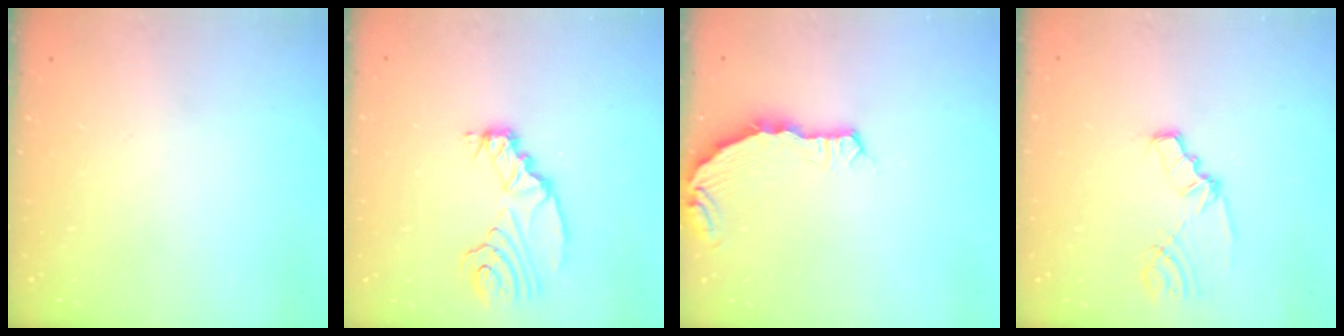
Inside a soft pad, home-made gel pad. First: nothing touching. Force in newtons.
{"total": 10.3, "press": 10.2, "slide": 1.2}
{"total": 7.1, "press": 5.4, "slide": 4.7}
{"total": 2.5, "press": 2.5, "slide": 0.4}